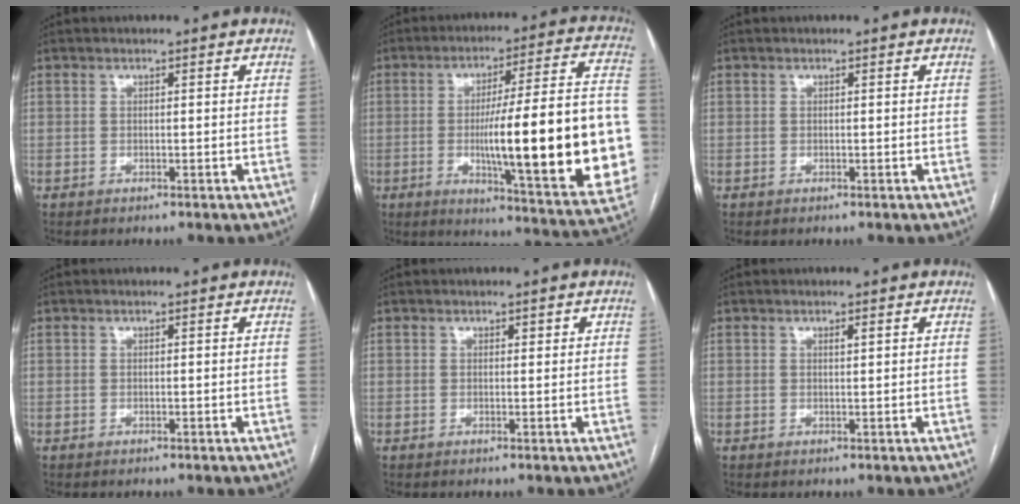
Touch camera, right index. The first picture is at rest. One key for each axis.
{"total": 27.4, "fx": -3.4, "fy": 2.9, "fz": 27.0, "tx": -0.316, "ty": 0.004, "tz": -0.046}
{"total": 0.0}
{"total": 0.0}
{"total": 0.7, "fx": 0.4, "fy": 0.4, "fz": 0.4, "tx": -0.006, "ty": 0.002, "tz": 0.003}
{"total": 0.7, "fx": 0.4, "fy": 0.2, "fz": 0.6, "tx": -0.013, "ty": -0.002, "tz": 0.007}